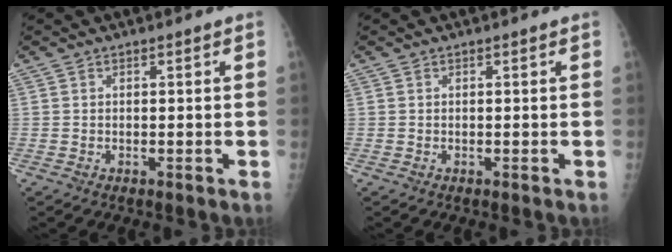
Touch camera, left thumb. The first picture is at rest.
{"total": 0.0}